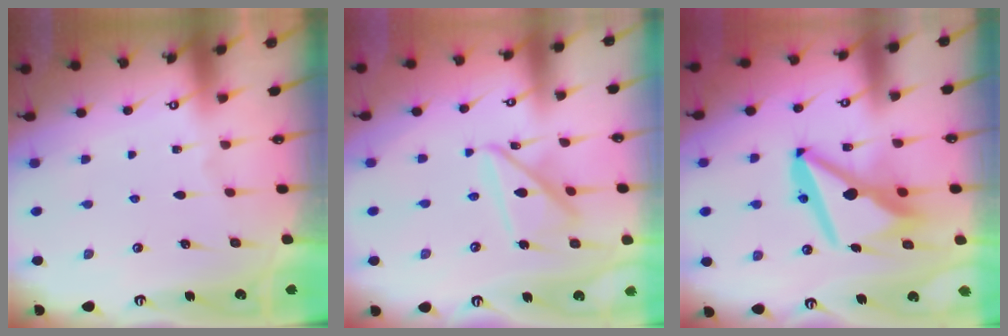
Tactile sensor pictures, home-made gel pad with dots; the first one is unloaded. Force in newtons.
{"total": 12.3, "press": 12.2, "slide": 1.0}
{"total": 13.8, "press": 13.7, "slide": 2.1}